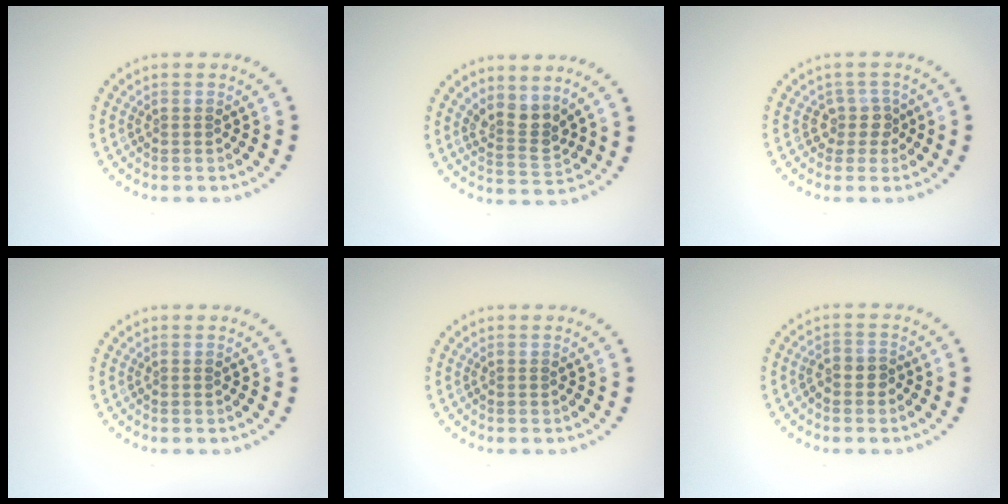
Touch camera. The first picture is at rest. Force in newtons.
{"total": 2.7, "press": 2.2, "slide": 1.7}
{"total": 1.8, "press": 1.3, "slide": 1.3}
{"total": 0.0}
{"total": 0.0}
{"total": 1.9, "press": 1.7, "slide": 0.8}